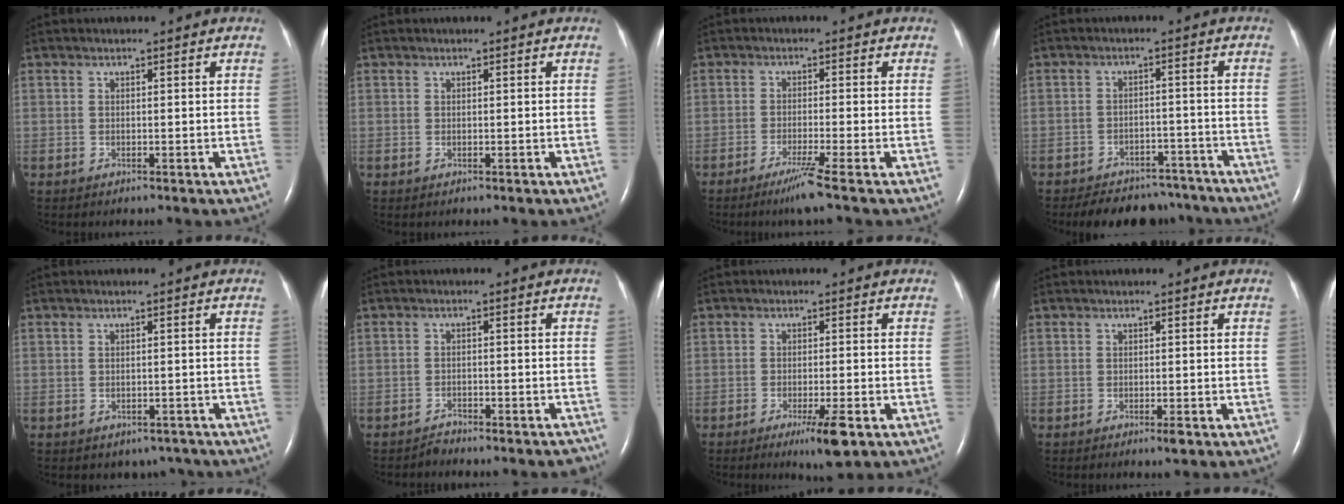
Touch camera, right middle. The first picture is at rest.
{"total": 0.0}
{"total": 4.1, "force": [-2.8, -1.3, 2.8], "torque": [-0.057, -0.013, -0.056]}
{"total": 12.5, "force": [-10.8, 5.4, 3.1], "torque": [-0.044, 0.011, -0.133]}
{"total": 3.1, "force": [-2.3, 2.0, 0.4], "torque": [-0.001, 0.011, -0.026]}
{"total": 3.5, "force": [-3.3, 0.8, 0.2], "torque": [0.012, 0.003, -0.047]}
{"total": 4.9, "force": [-2.6, 0.3, 4.2], "torque": [-0.070, -0.013, -0.039]}
{"total": 0.9, "force": [-0.5, 0.0, 0.7], "torque": [-0.015, -0.003, -0.007]}